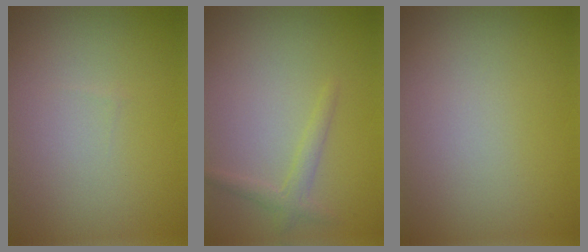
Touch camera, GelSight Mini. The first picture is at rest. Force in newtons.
{"total": 1.5, "press": 1.5, "slide": 0.1}
{"total": 0.0}